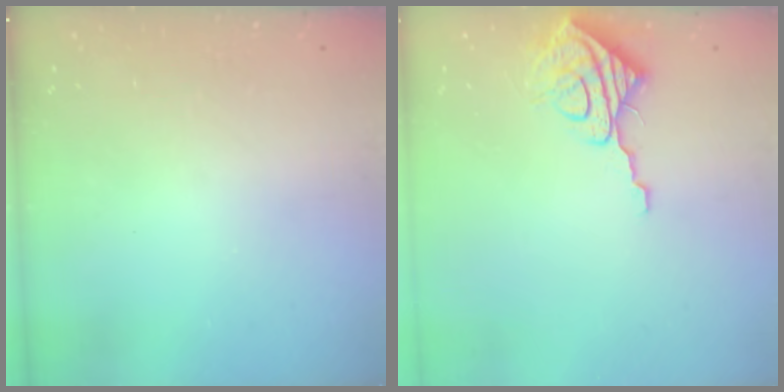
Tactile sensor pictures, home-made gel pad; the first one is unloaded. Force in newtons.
{"total": 9.4, "press": 9.4, "slide": 0.7}